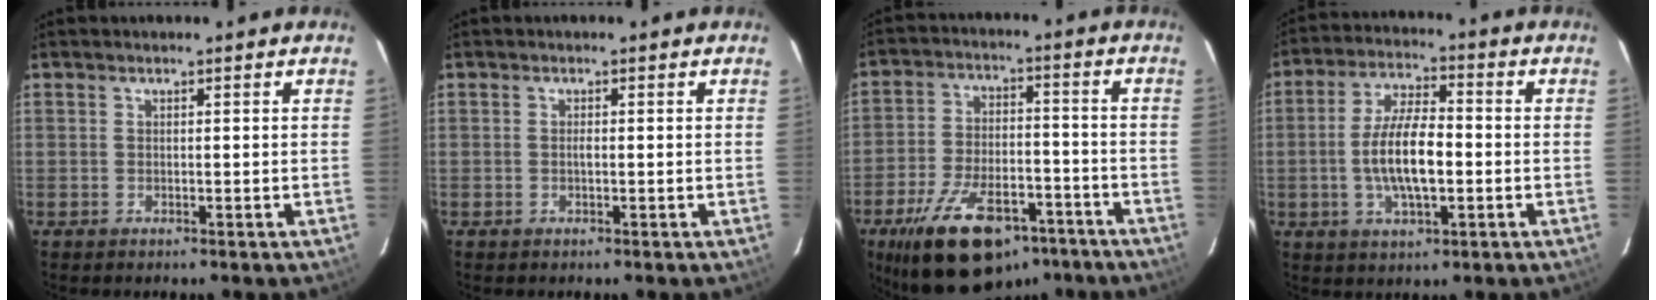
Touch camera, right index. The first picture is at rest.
{"total": 0.6, "force": [-0.1, 0.2, 0.5], "torque": [-0.009, 0.002, -0.003]}
{"total": 20.4, "force": [-13.5, 9.6, 11.8], "torque": [-0.226, -0.008, -0.205]}
{"total": 10.6, "force": [-1.7, 3.8, 9.7], "torque": [-0.193, 0.003, -0.030]}